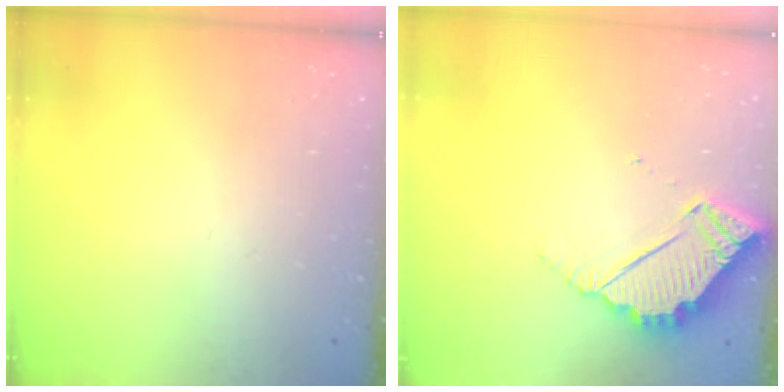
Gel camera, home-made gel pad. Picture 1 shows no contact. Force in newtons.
{"total": 6.0, "press": 6.0, "slide": 0.3}